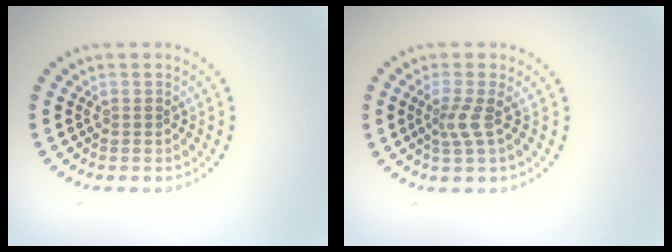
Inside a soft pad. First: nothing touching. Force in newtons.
{"total": 2.0, "press": 1.3, "slide": 1.5}